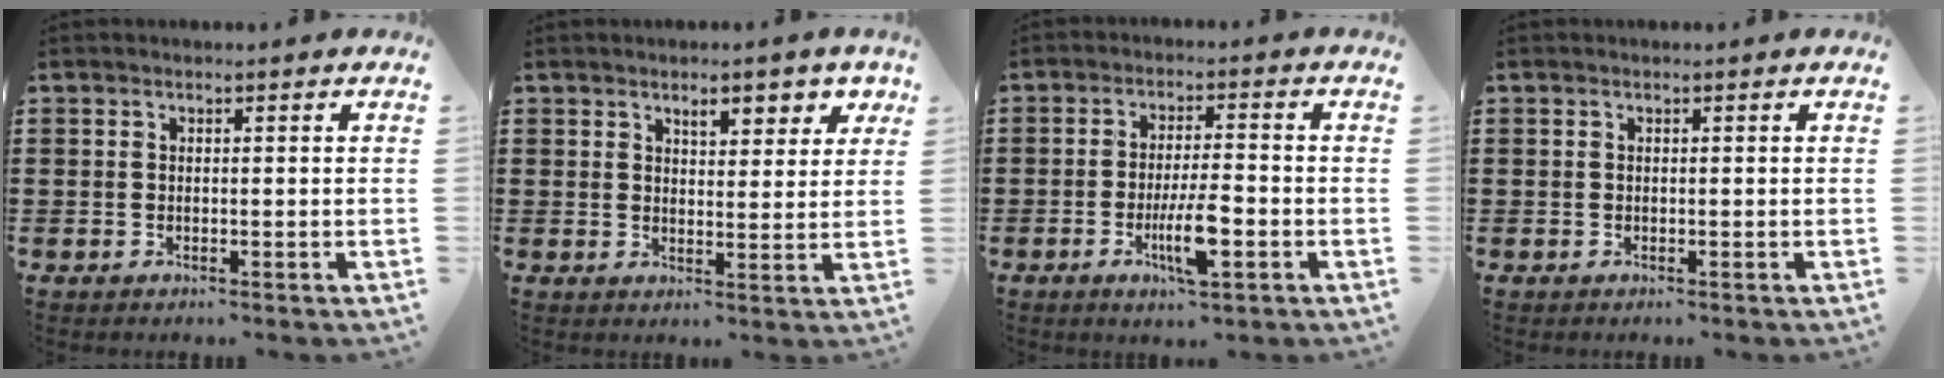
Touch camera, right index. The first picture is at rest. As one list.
[{"total": 4.2, "force": [2.9, 1.9, 2.5], "torque": [-0.034, -0.001, 0.044]}, {"total": 7.2, "force": [-2.5, 1.5, 6.5], "torque": [-0.133, -0.012, -0.047]}, {"total": 0.0}]